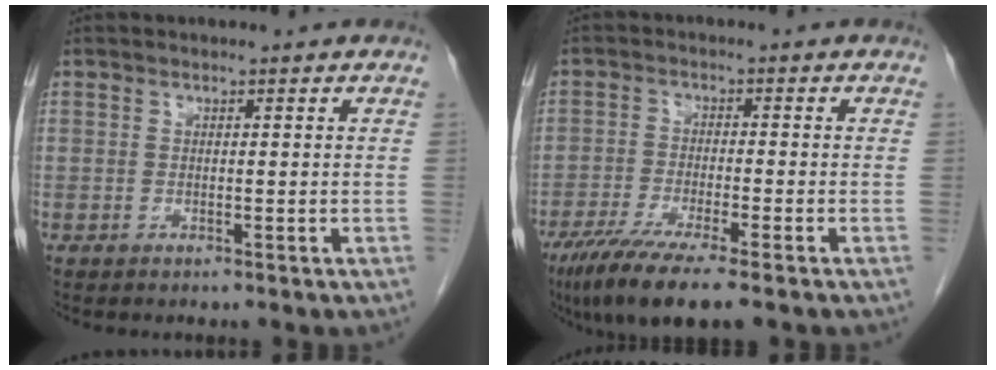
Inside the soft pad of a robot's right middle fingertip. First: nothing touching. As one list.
[{"total": 9.4, "force": [-6.5, 0.4, 6.8], "torque": [-0.119, -0.026, -0.108]}]